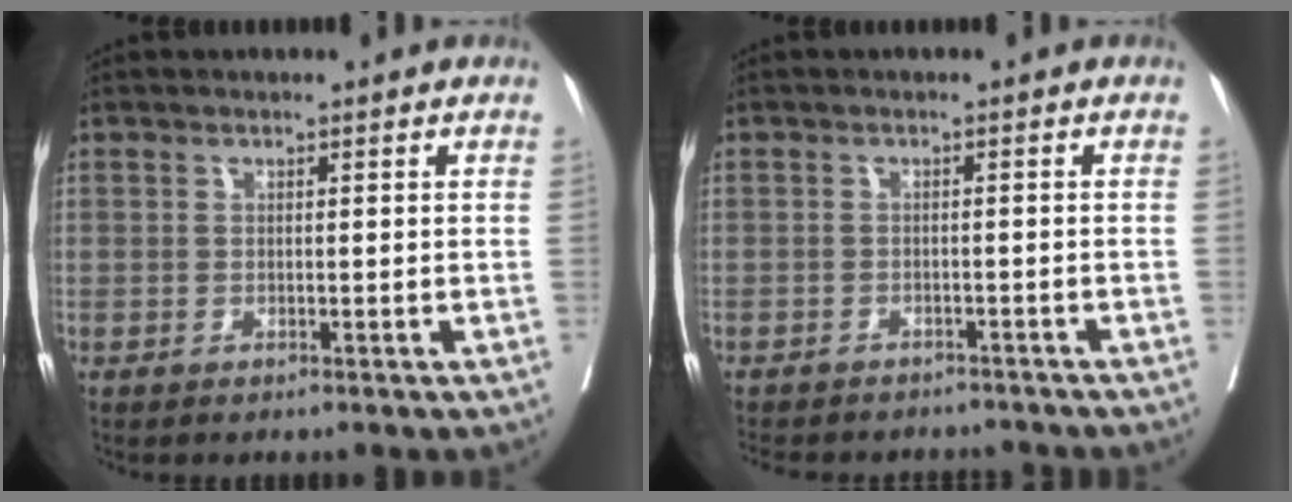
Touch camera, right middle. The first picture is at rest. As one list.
[{"total": 11.3, "force": [-10.3, 3.5, 3.0], "torque": [-0.063, 0.002, -0.123]}]